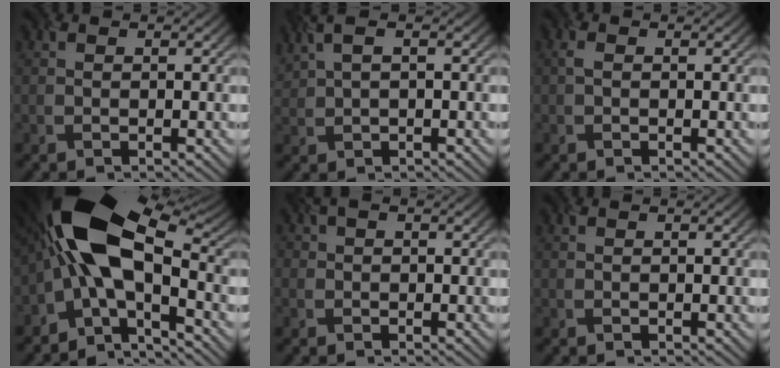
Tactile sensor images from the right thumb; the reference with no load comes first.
{"total": 3.7, "force": [1.9, 1.5, 2.8], "torque": [-0.071, 0.009, 0.039]}
{"total": 0.8, "force": [0.0, 0.5, 0.6], "torque": [-0.017, 0.002, -0.002]}
{"total": 15.0, "force": [-2.0, 7.0, 13.1], "torque": [-0.230, 0.008, -0.047]}
{"total": 0.7, "force": [0.0, 0.7, 0.3], "torque": [-0.003, 0.002, -0.005]}
{"total": 0.0}